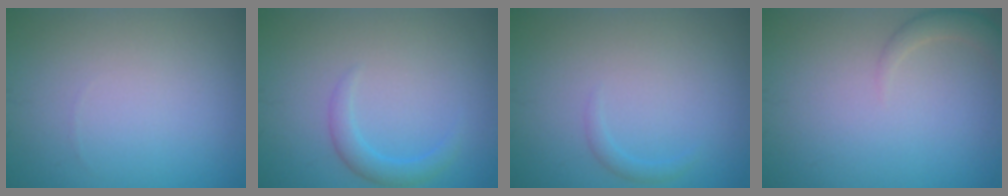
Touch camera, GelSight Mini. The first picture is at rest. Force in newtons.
{"total": 1.9, "press": 1.9, "slide": 0.1}
{"total": 0.9, "press": 0.9, "slide": 0.0}
{"total": 1.6, "press": 1.6, "slide": 0.0}